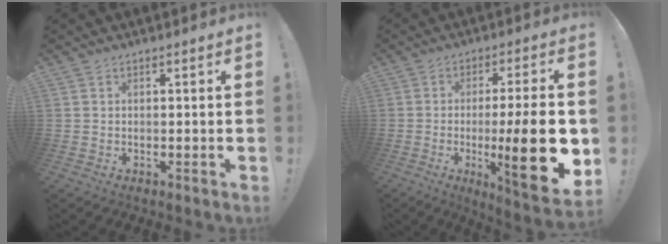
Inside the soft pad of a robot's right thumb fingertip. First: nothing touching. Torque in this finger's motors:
{"motor_torque": [1.97, 3.03, 2.27, -0.50, 0.30]}